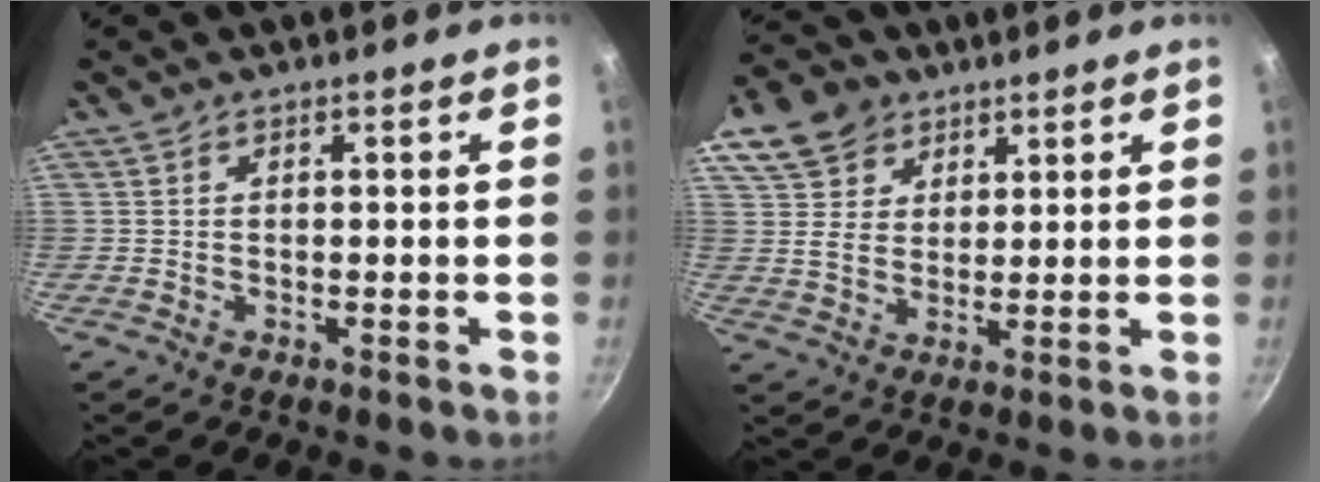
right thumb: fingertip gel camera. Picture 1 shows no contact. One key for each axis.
{"total": 11.4, "fx": 6.5, "fy": 8.2, "fz": 4.5, "tx": -0.066, "ty": -0.007, "tz": 0.113}